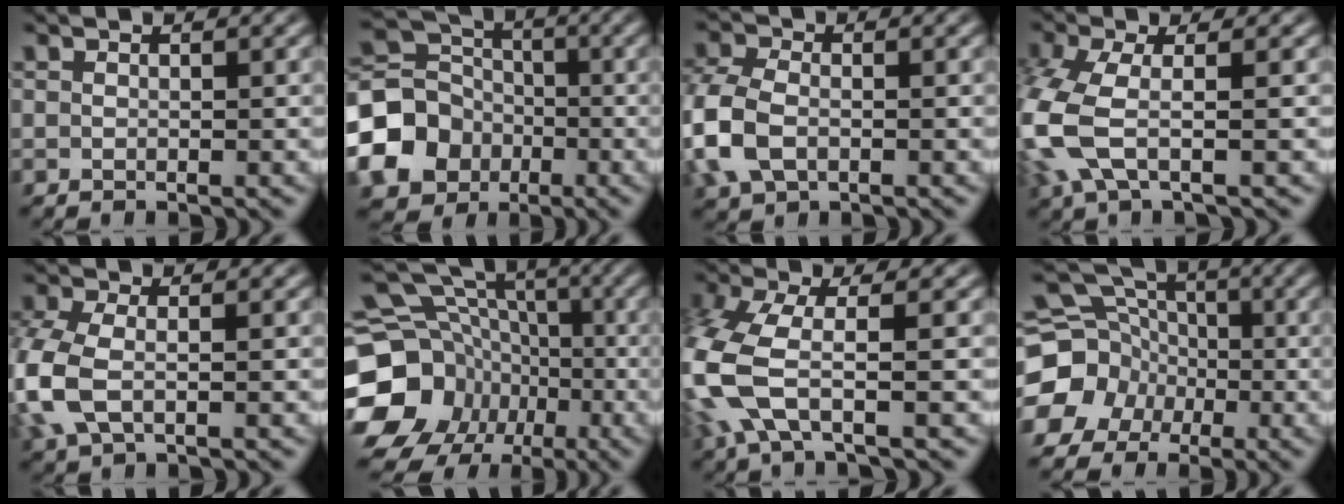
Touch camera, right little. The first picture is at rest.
{"total": 12.1, "force": [-3.1, 10.4, 5.4], "torque": [-0.112, -0.051, -0.045]}
{"total": 4.7, "force": [-0.9, 3.6, 2.9], "torque": [-0.106, -0.025, 0.000]}
{"total": 5.9, "force": [-0.8, 3.7, 4.5], "torque": [-0.143, -0.026, -0.002]}
{"total": 5.1, "force": [-0.7, 3.6, 3.5], "torque": [-0.121, -0.025, 0.002]}
{"total": 17.8, "force": [-3.4, 15.4, 8.3], "torque": [-0.160, -0.058, -0.053]}
{"total": 6.7, "force": [-0.8, 4.1, 5.3], "torque": [-0.166, -0.024, -0.007]}
{"total": 14.4, "force": [-1.7, 13.3, 5.3], "torque": [-0.124, -0.049, -0.035]}